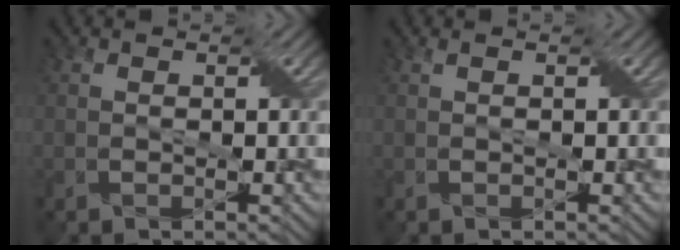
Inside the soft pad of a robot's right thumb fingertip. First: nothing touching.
{"total": 0.6, "force": [0.1, 0.1, 0.6], "torque": [-0.009, 0.003, 0.002]}